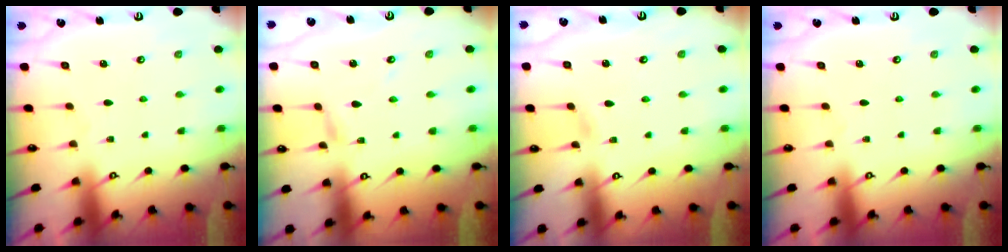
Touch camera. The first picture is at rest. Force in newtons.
{"total": 3.4, "press": 3.4, "slide": 0.3}
{"total": 2.6, "press": 2.6, "slide": 0.3}
{"total": 0.0}